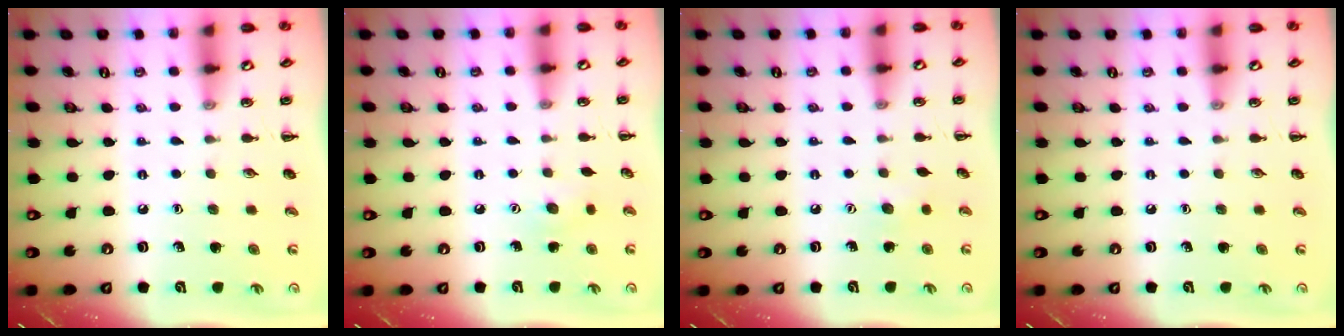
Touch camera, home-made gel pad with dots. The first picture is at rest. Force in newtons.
{"total": 5.0, "press": 4.8, "slide": 1.3}
{"total": 3.3, "press": 3.2, "slide": 0.8}
{"total": 0.0}